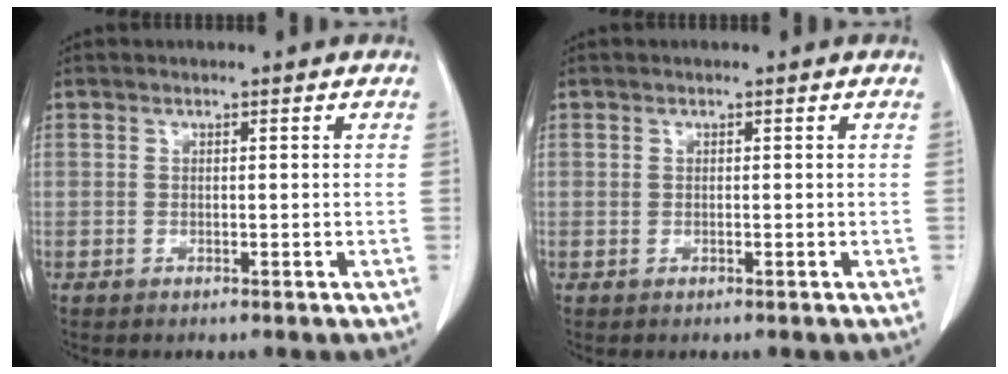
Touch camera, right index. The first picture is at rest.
{"total": 0.0}